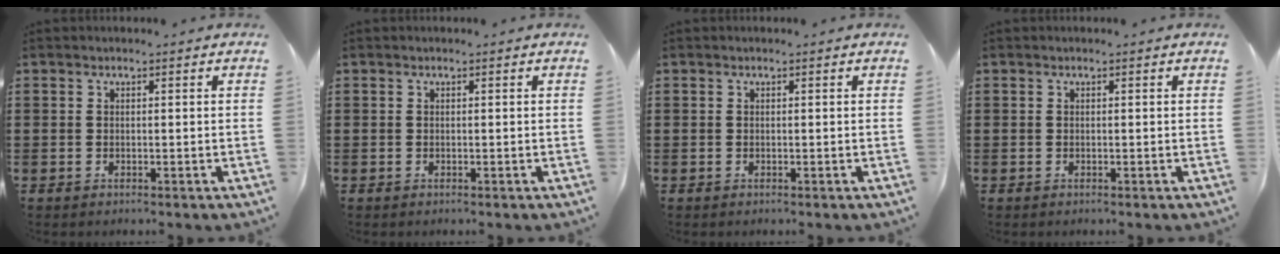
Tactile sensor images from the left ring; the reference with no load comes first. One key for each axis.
{"total": 0.0}
{"total": 0.0}
{"total": 0.0}